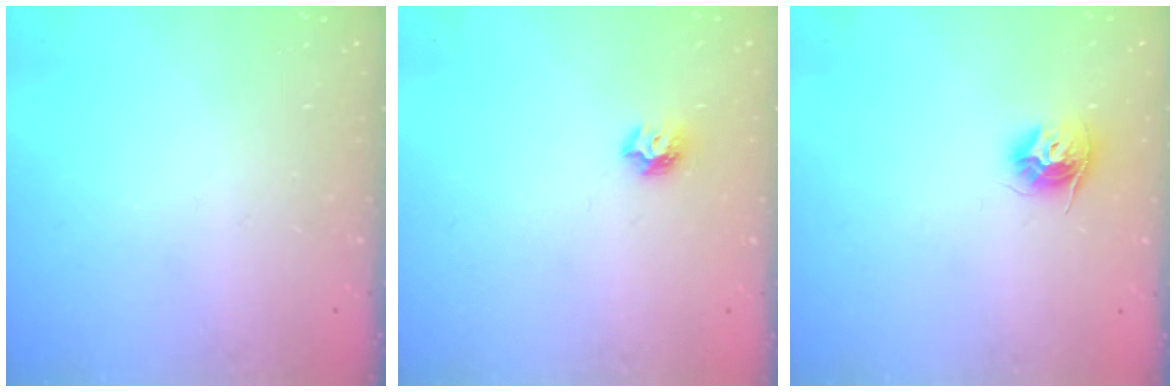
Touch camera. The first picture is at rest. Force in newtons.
{"total": 5.1, "press": 5.0, "slide": 0.6}
{"total": 9.8, "press": 9.8, "slide": 0.7}